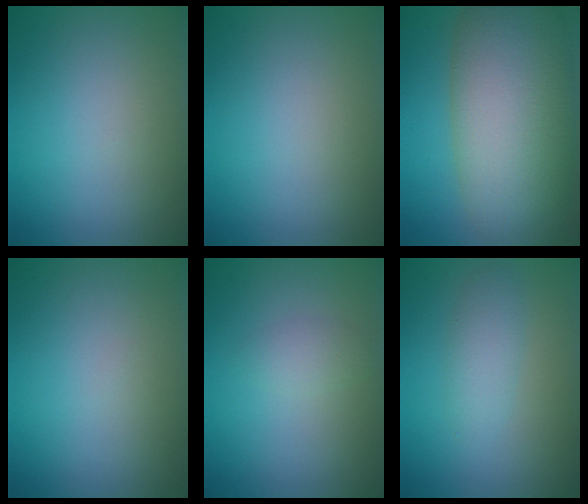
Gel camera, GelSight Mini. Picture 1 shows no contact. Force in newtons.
{"total": 0.0}
{"total": 13.6, "press": 13.6, "slide": 0.4}
{"total": 0.0}
{"total": 1.4, "press": 1.4, "slide": 0.0}
{"total": 2.1, "press": 2.1, "slide": 0.1}